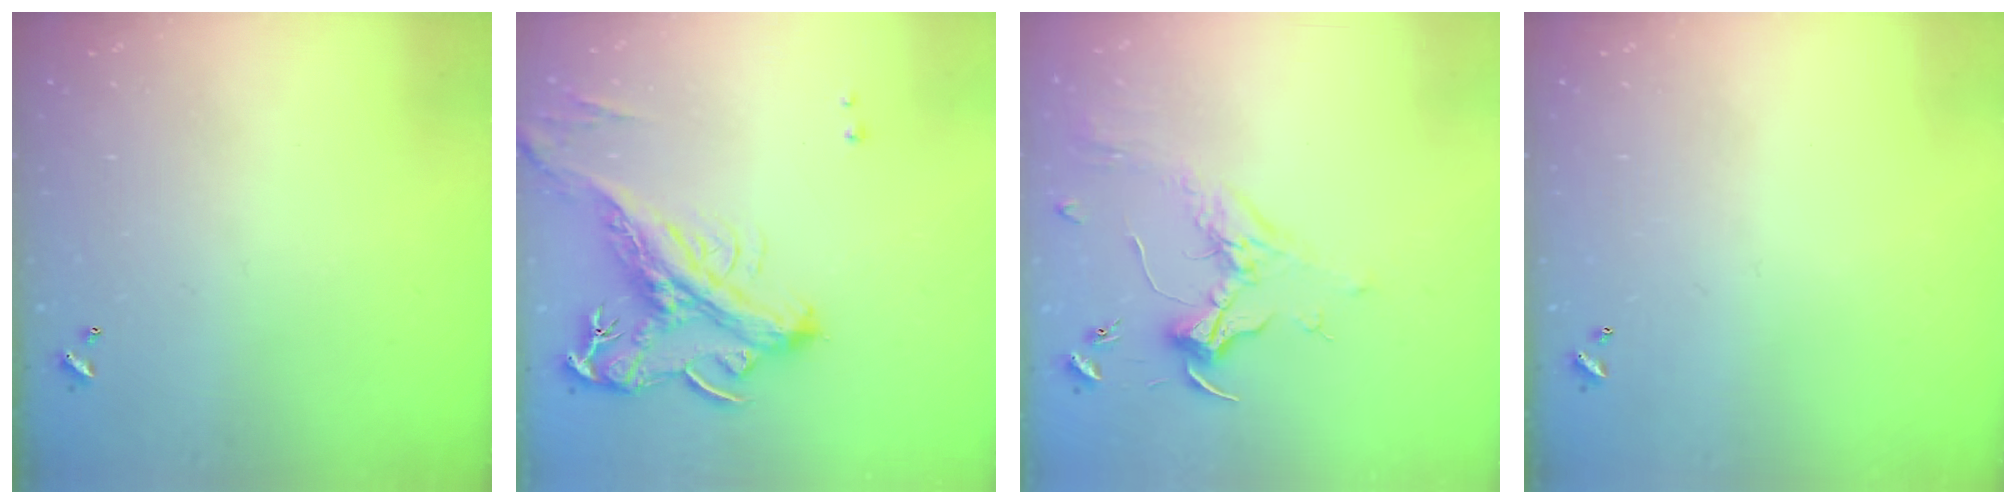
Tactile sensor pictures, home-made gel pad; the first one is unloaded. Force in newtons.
{"total": 4.7, "press": 4.5, "slide": 1.3}
{"total": 1.9, "press": 1.7, "slide": 0.7}
{"total": 0.0}